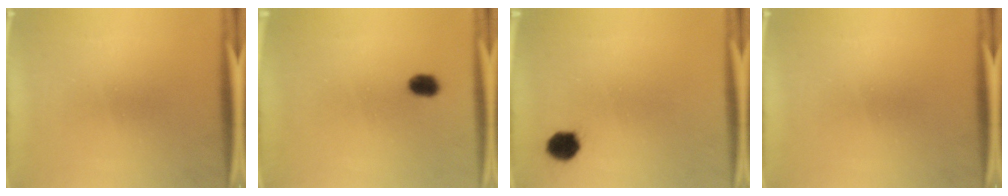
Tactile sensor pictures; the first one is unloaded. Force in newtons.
{"total": 2.6}
{"total": 4.3}
{"total": 0.0}